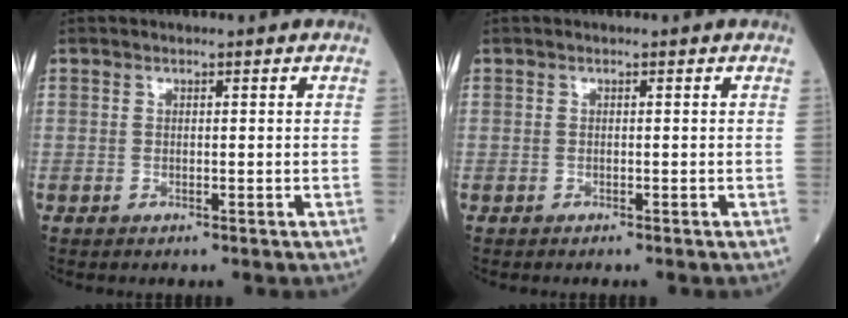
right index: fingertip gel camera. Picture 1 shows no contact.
{"total": 0.0}